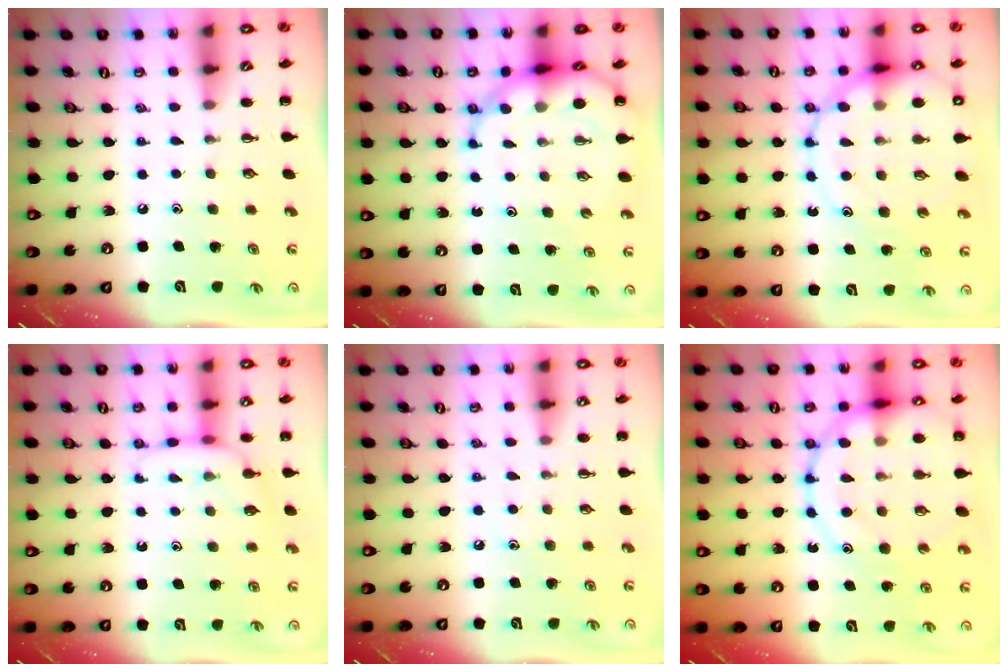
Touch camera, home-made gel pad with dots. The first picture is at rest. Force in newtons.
{"total": 9.4, "press": 9.0, "slide": 2.7}
{"total": 16.6, "press": 16.4, "slide": 2.5}
{"total": 8.1, "press": 8.0, "slide": 1.6}
{"total": 6.5, "press": 6.4, "slide": 1.2}
{"total": 22.4, "press": 22.2, "slide": 2.9}